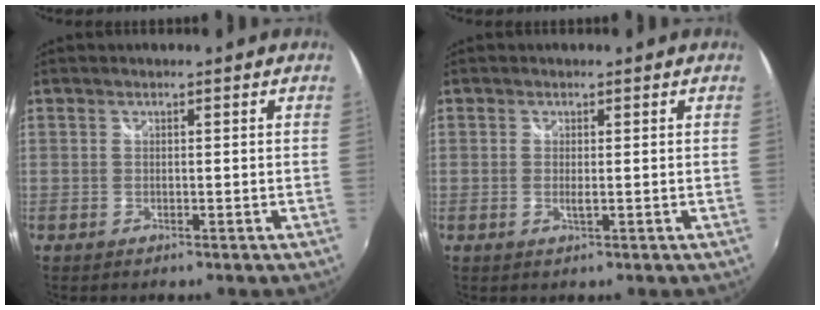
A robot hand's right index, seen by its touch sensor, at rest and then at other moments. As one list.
[{"total": 1.3, "force": [0.0, 0.3, 1.3], "torque": [-0.026, -0.004, -0.002]}]